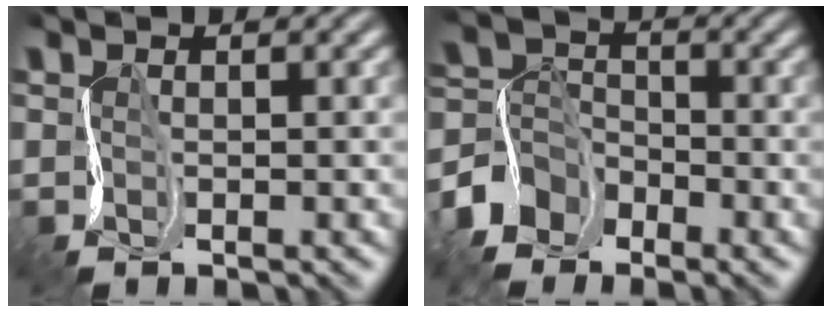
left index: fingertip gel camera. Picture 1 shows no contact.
{"total": 4.5, "force": [-3.1, 2.9, 1.3], "torque": [-0.028, 0.006, -0.076]}